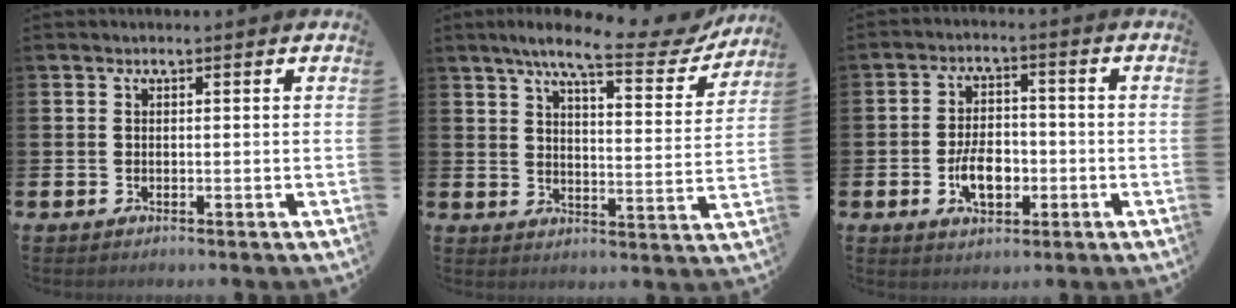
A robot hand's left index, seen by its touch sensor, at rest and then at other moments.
{"total": 8.7, "force": [7.0, 1.4, 4.9], "torque": [-0.092, -0.039, 0.112]}
{"total": 5.7, "force": [-1.6, 3.4, 4.3], "torque": [-0.067, 0.007, -0.029]}